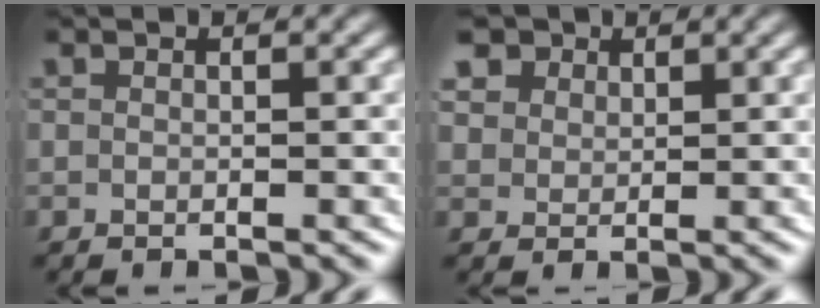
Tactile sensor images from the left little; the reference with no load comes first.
{"total": 4.5, "force": [2.5, 3.3, 1.8], "torque": [-0.046, -0.006, 0.048]}